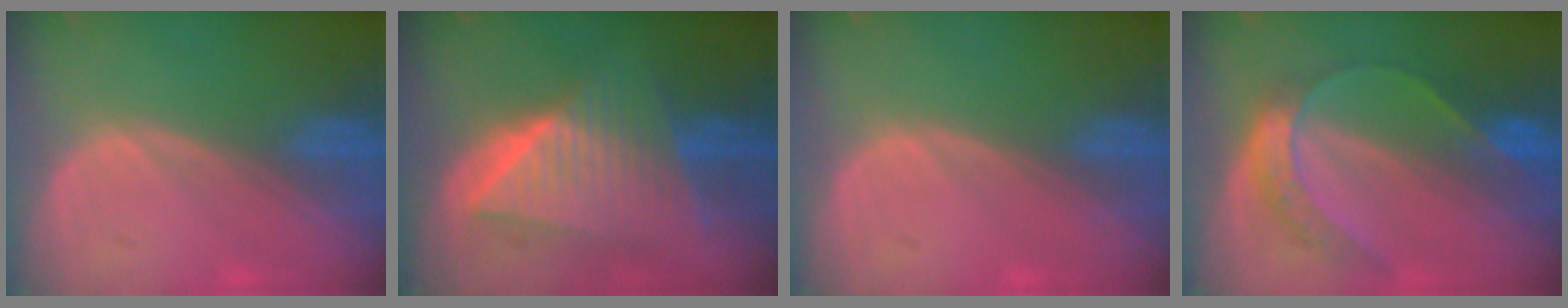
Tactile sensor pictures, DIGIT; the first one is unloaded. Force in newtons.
{"total": 9.7, "press": 9.7, "slide": 0.7}
{"total": 0.6, "press": 0.1, "slide": 0.6}
{"total": 7.1, "press": 6.0, "slide": 3.9}